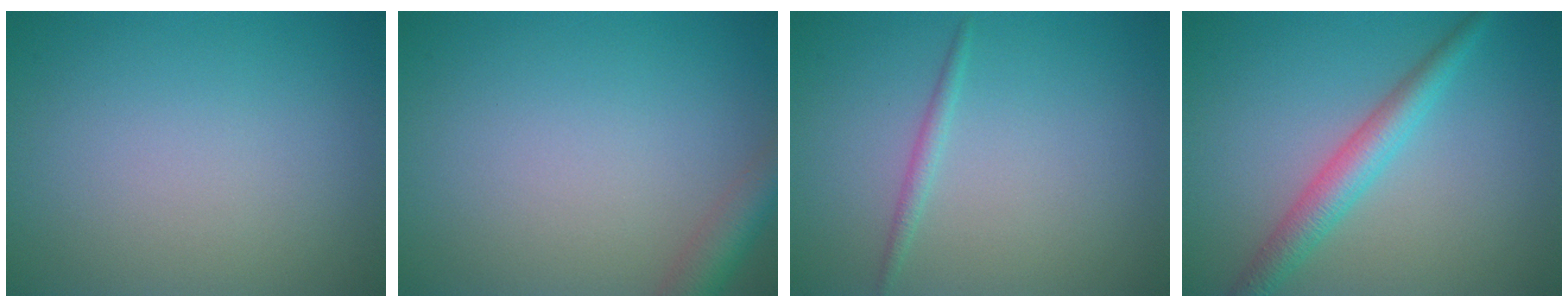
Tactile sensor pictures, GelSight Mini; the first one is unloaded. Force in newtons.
{"total": 2.9, "press": 2.9, "slide": 0.2}
{"total": 1.1, "press": 1.1, "slide": 0.0}
{"total": 3.5, "press": 3.5, "slide": 0.1}